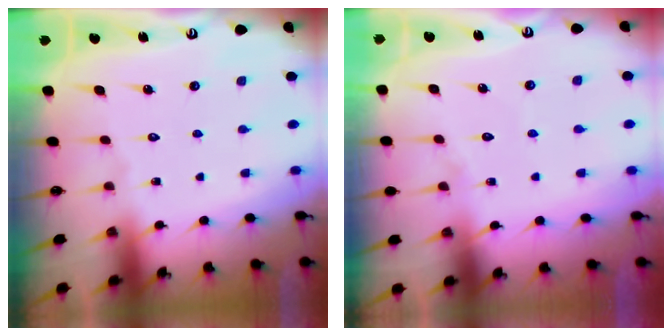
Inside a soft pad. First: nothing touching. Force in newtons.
{"total": 4.7, "press": 4.7, "slide": 0.6}